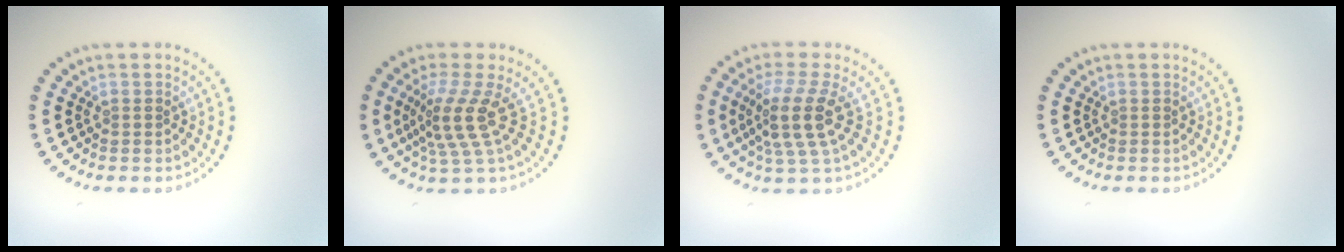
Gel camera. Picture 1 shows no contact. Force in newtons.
{"total": 3.9, "press": 2.7, "slide": 2.8}
{"total": 4.2, "press": 3.2, "slide": 2.8}
{"total": 0.0}